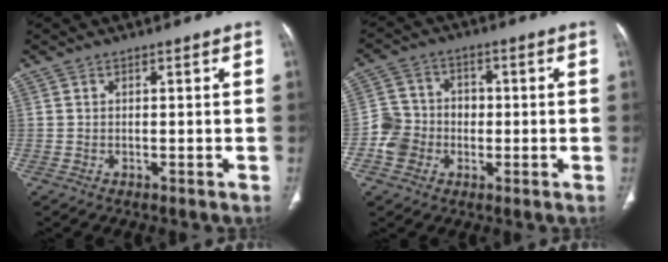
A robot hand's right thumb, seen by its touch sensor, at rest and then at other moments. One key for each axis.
{"total": 7.5, "fx": -1.8, "fy": 6.9, "fz": 2.3, "tx": -0.017, "ty": 0.028, "tz": -0.039}